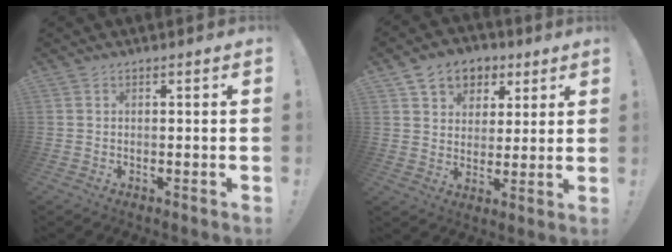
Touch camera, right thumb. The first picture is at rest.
{"total": 9.3, "force": [4.6, 7.5, 3.1], "torque": [-0.041, -0.024, 0.091]}